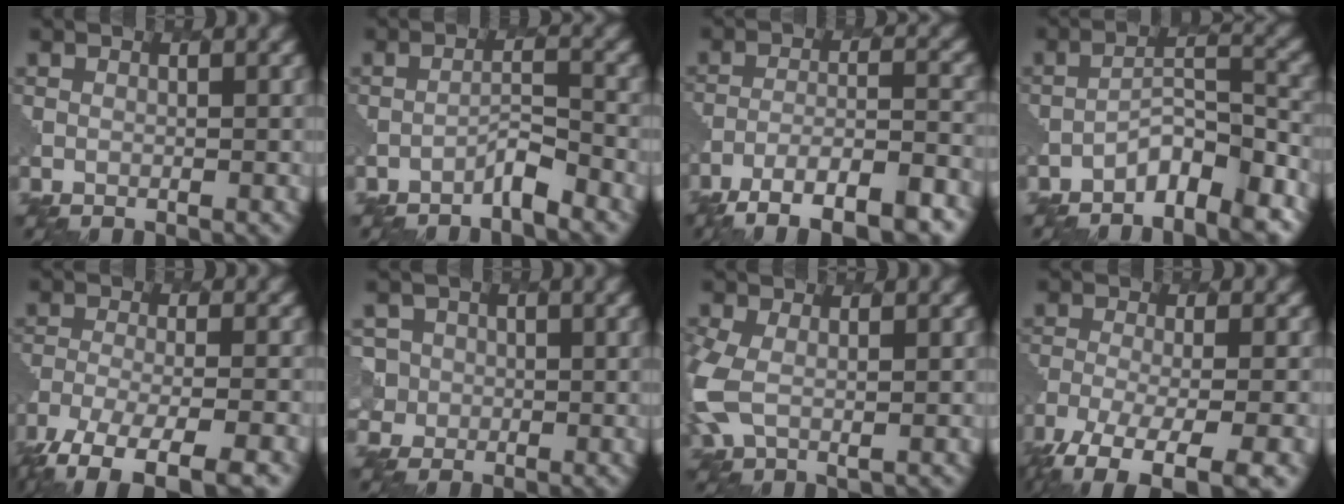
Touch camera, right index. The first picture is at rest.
{"total": 1.9, "force": [-1.7, 0.0, 0.8], "torque": [-0.015, 0.010, -0.036]}
{"total": 9.1, "force": [-6.8, 2.3, 5.6], "torque": [-0.093, -0.001, -0.115]}
{"total": 5.2, "force": [-3.9, 1.4, 3.1], "torque": [-0.048, 0.008, -0.070]}
{"total": 9.7, "force": [-7.6, 2.5, 5.5], "torque": [-0.101, -0.029, -0.131]}
{"total": 4.0, "force": [0.3, 4.0, 0.2], "torque": [0.005, 0.019, -0.005]}
{"total": 4.6, "force": [0.0, 2.8, 3.6], "torque": [-0.102, -0.004, -0.005]}
{"total": 11.4, "force": [-8.7, 3.5, 6.6], "torque": [-0.121, -0.042, -0.121]}